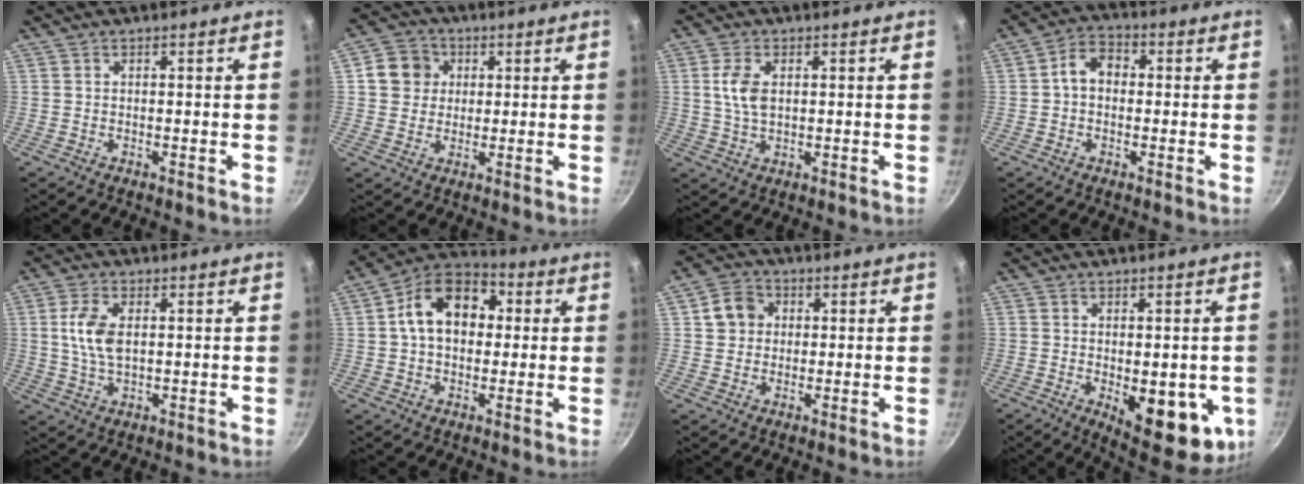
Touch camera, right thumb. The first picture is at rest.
{"total": 7.0, "force": [1.7, 6.4, 2.4], "torque": [-0.006, 0.008, 0.020]}
{"total": 5.5, "force": [1.0, 3.2, 4.4], "torque": [-0.085, 0.001, 0.019]}
{"total": 5.8, "force": [0.1, 4.4, 3.8], "torque": [-0.042, 0.019, -0.012]}
{"total": 7.2, "force": [1.1, 4.0, 5.9], "torque": [-0.116, 0.003, 0.020]}
{"total": 14.5, "force": [2.3, 10.3, 10.0], "torque": [-0.125, 0.029, 0.015]}
{"total": 5.7, "force": [1.1, 5.1, 2.4], "torque": [-0.016, 0.011, 0.010]}
{"total": 16.0, "force": [-3.4, 7.1, 13.9], "torque": [-0.137, -0.018, -0.032]}